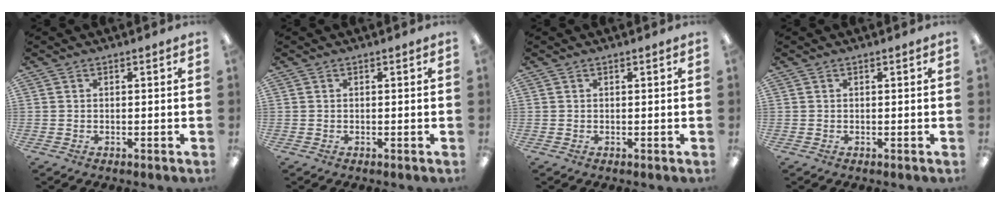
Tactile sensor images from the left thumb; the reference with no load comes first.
{"total": 0.0}
{"total": 0.0}
{"total": 0.0}